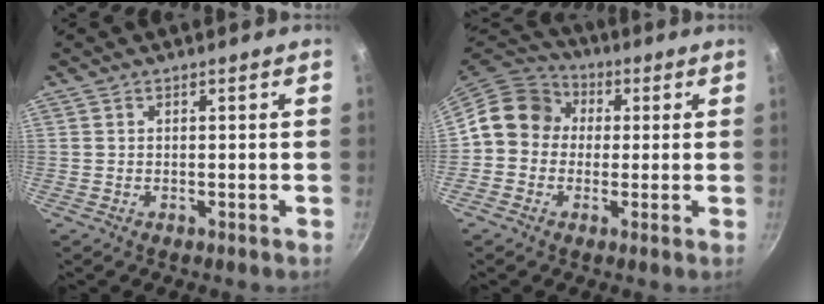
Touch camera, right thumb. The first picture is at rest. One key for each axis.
{"total": 11.1, "fx": 0.9, "fy": 9.9, "fz": 5.1, "tx": -0.052, "ty": 0.025, "tz": -0.010}